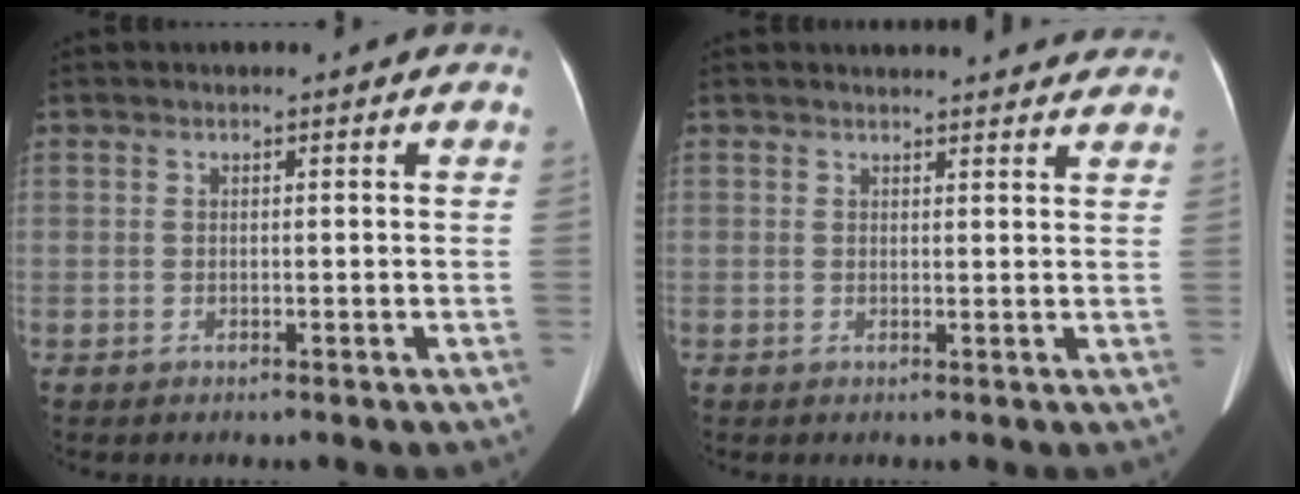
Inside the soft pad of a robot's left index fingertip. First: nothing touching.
{"total": 10.0, "force": [9.5, 2.5, 1.8], "torque": [0.004, 0.015, 0.085]}